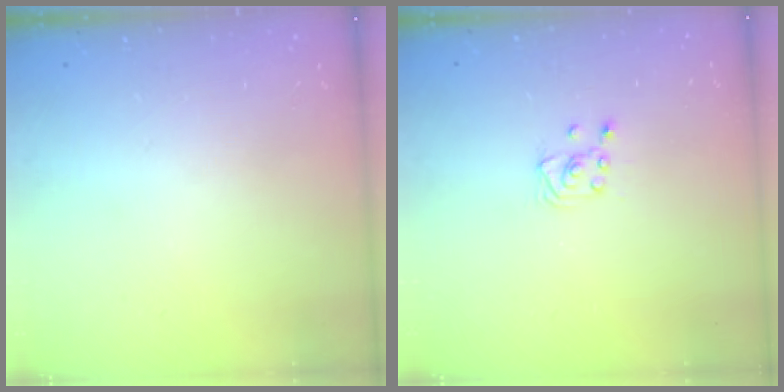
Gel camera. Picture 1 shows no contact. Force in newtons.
{"total": 3.4, "press": 3.4, "slide": 0.4}